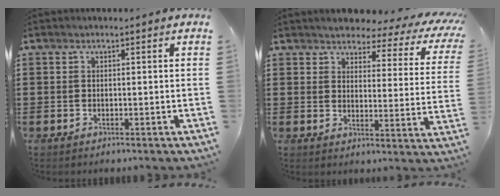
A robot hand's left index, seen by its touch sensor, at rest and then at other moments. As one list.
[{"total": 3.4, "force": [3.2, 0.7, 1.0], "torque": [-0.034, -0.025, 0.047]}]